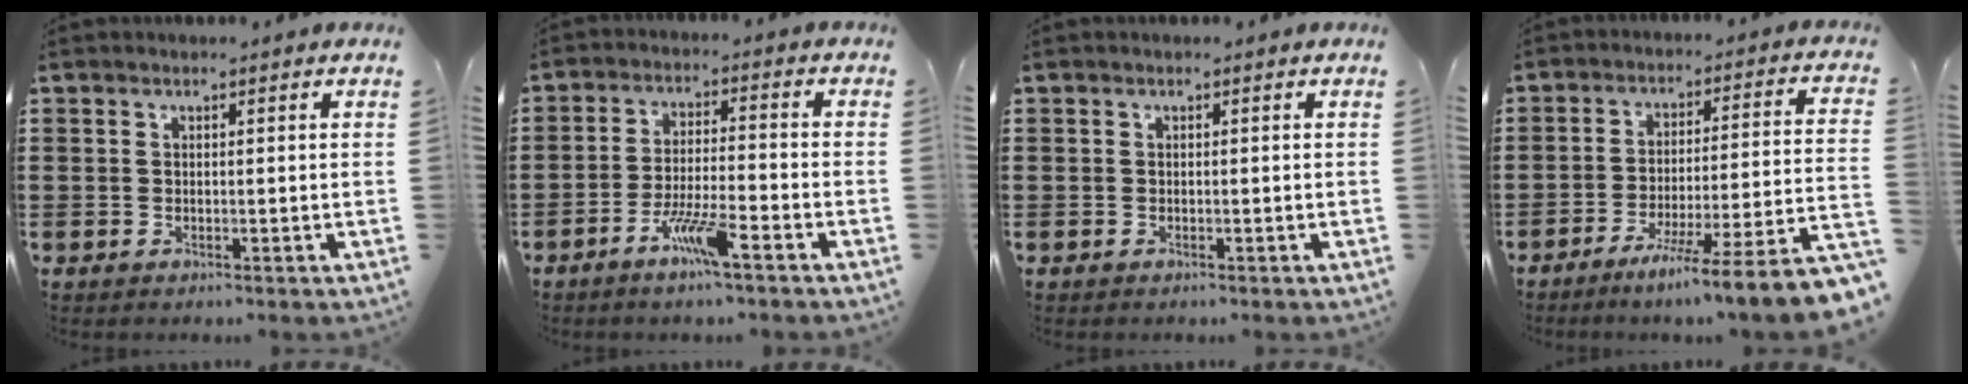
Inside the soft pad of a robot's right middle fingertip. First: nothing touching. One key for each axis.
{"total": 6.3, "fx": -4.0, "fy": 0.6, "fz": 4.9, "tx": -0.096, "ty": -0.005, "tz": -0.073}
{"total": 0.0}
{"total": 7.3, "fx": -5.3, "fy": -1.1, "fz": 4.9, "tx": -0.075, "ty": -0.026, "tz": -0.107}